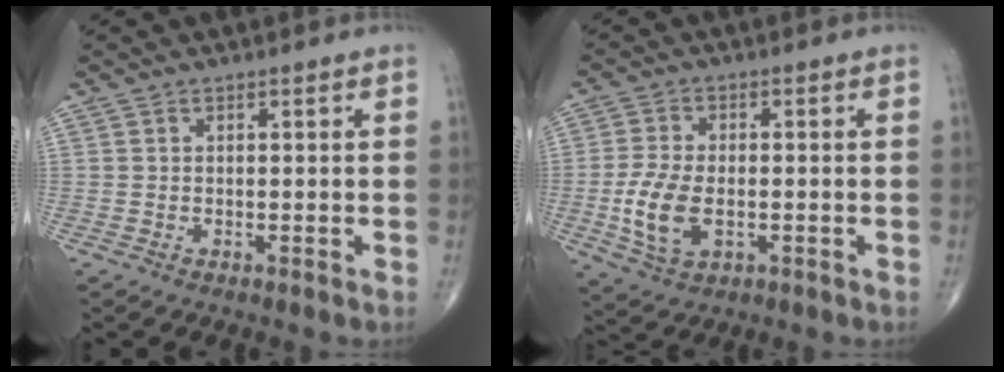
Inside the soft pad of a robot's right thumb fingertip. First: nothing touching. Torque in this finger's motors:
{"motor_torque": [0.18, 0.15, 0.79, 0.01, 0.27]}